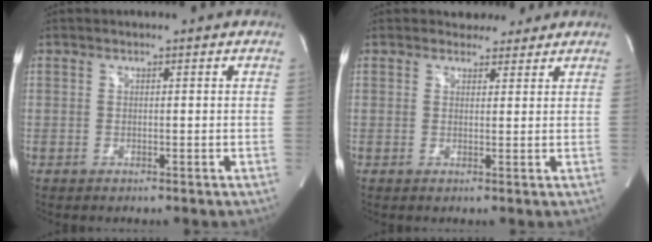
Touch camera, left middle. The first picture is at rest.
{"total": 2.9, "force": [2.5, 1.4, 0.1], "torque": [-0.001, 0.005, 0.033]}